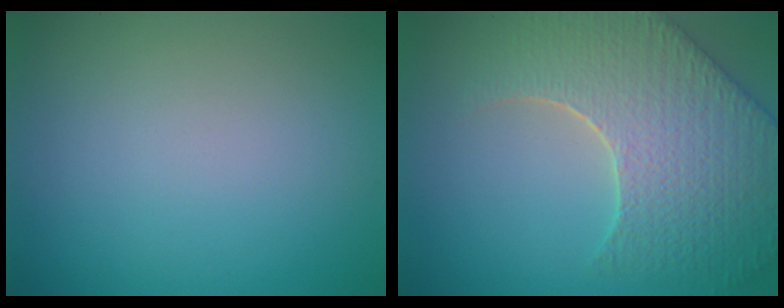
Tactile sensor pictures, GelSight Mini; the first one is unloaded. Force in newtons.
{"total": 8.0, "press": 6.4, "slide": 4.9}